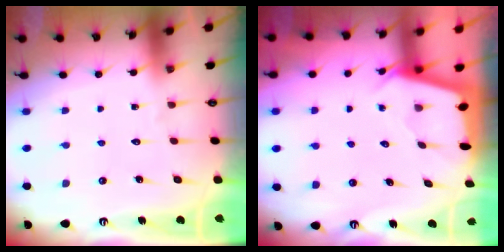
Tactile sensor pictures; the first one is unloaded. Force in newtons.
{"total": 2.0, "press": 2.0, "slide": 0.3}